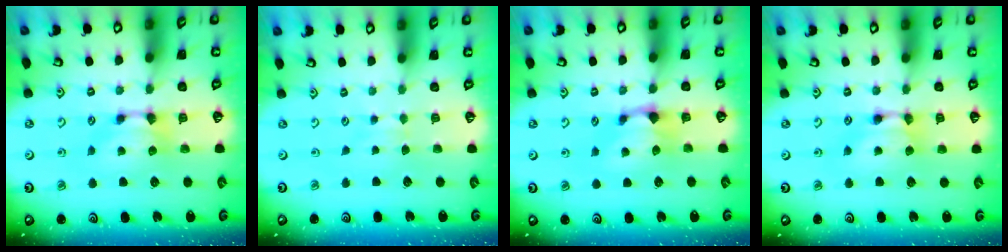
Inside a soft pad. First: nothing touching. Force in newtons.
{"total": 3.1, "press": 3.1, "slide": 0.3}
{"total": 0.8, "press": 0.0, "slide": 0.8}
{"total": 1.7, "press": 1.7, "slide": 0.1}